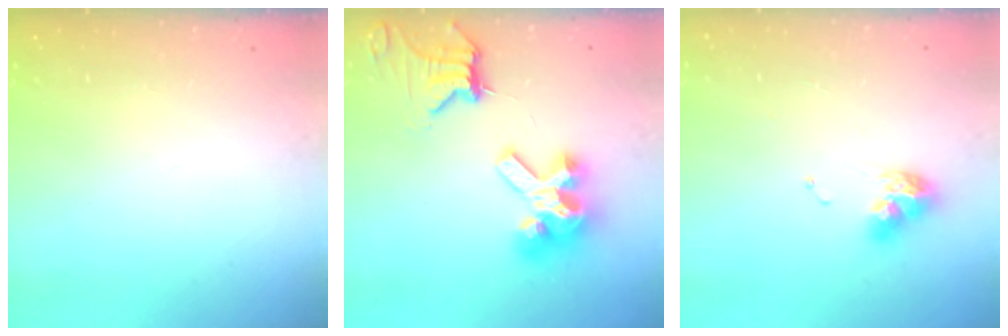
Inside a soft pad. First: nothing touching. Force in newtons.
{"total": 15.0, "press": 14.9, "slide": 1.8}
{"total": 8.8, "press": 8.7, "slide": 1.1}